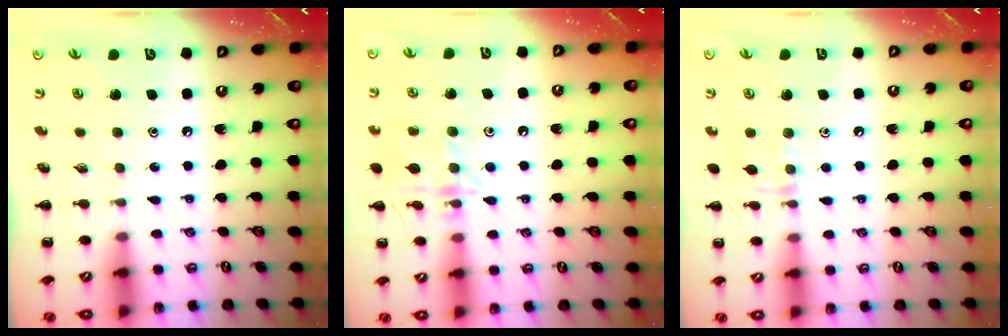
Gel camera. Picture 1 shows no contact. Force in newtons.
{"total": 11.8, "press": 11.8, "slide": 0.5}
{"total": 6.3, "press": 6.2, "slide": 0.9}